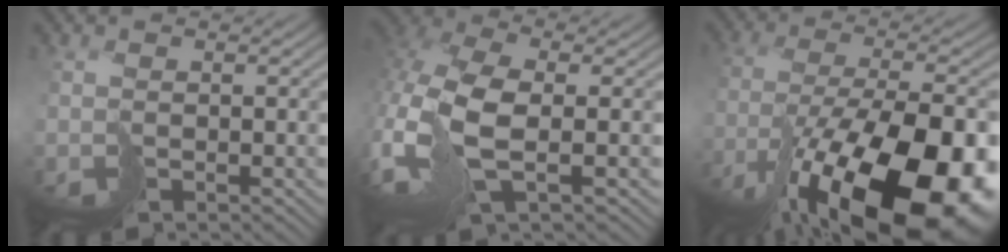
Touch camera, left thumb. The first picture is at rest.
{"total": 10.7, "force": [-1.9, 5.0, 9.3], "torque": [-0.239, -0.008, -0.042]}
{"total": 20.0, "force": [-11.6, 6.8, 14.9], "torque": [-0.220, -0.056, -0.170]}